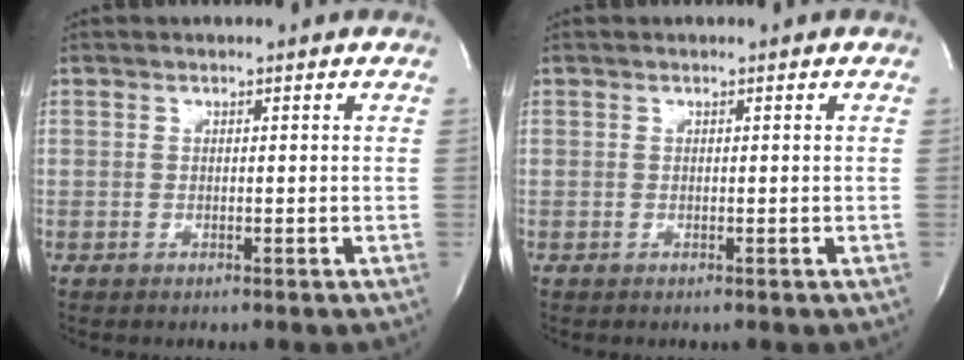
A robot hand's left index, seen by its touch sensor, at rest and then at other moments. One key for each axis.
{"total": 0.0}